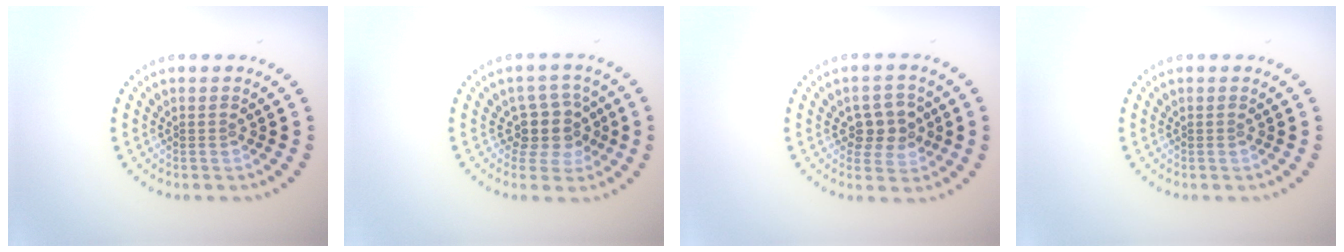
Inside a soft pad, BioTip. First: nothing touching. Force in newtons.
{"total": 3.2, "press": 2.6, "slide": 2.0}
{"total": 3.0, "press": 2.8, "slide": 0.9}
{"total": 0.0}